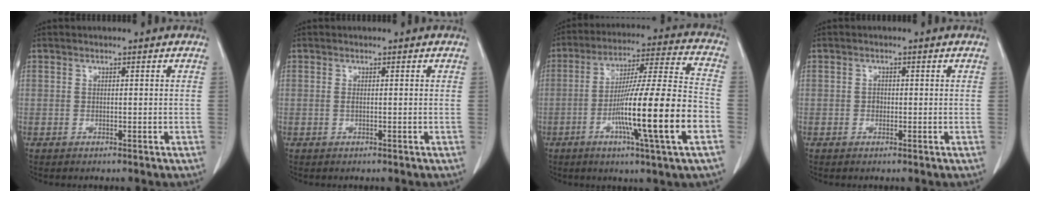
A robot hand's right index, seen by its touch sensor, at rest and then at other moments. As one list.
[{"total": 0.5, "force": [0.0, 0.1, 0.5], "torque": [-0.014, -0.001, 0.000]}, {"total": 18.6, "force": [-5.8, -0.4, 17.7], "torque": [-0.292, -0.005, -0.100]}, {"total": 1.0, "force": [-0.2, 0.8, 0.5], "torque": [-0.007, 0.003, -0.004]}]